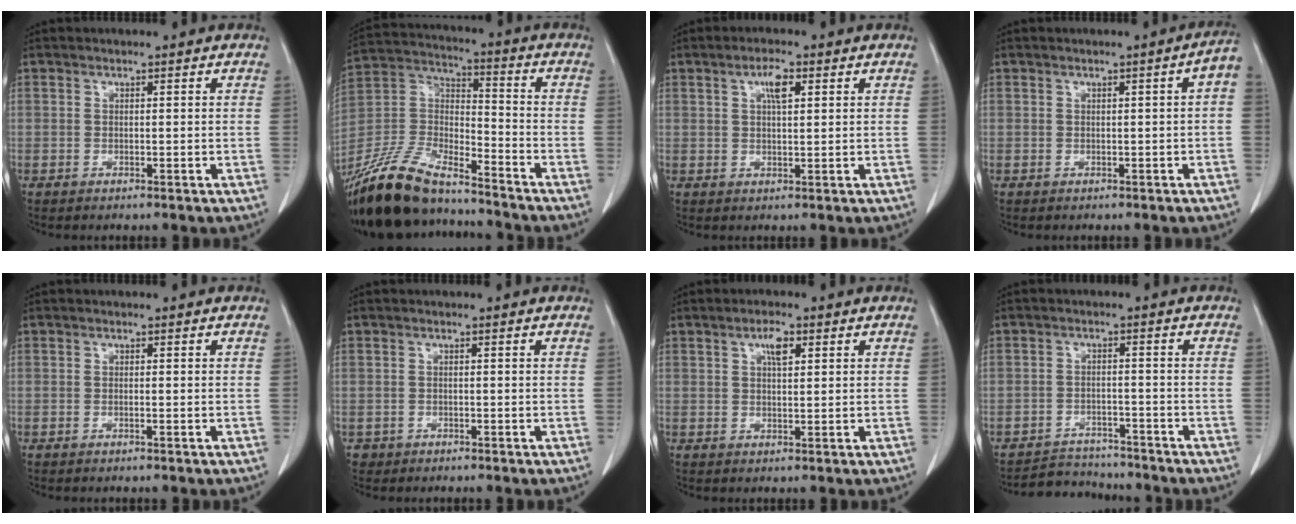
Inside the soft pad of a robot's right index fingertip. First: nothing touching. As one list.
[{"total": 20.4, "force": [-17.3, 5.1, 9.6], "torque": [-0.221, -0.011, -0.321]}, {"total": 3.3, "force": [1.4, 0.8, 2.9], "torque": [-0.057, 0.002, 0.024]}, {"total": 2.5, "force": [-0.3, 0.2, 2.4], "torque": [-0.027, 0.006, -0.004]}, {"total": 0.0}, {"total": 1.3, "force": [-0.6, 1.1, -0.2], "torque": [-0.006, 0.005, -0.010]}, {"total": 2.8, "force": [1.3, 0.9, 2.4], "torque": [-0.047, 0.001, 0.023]}, {"total": 5.3, "force": [-5.1, 1.3, -0.7], "torque": [0.010, 0.006, -0.081]}]